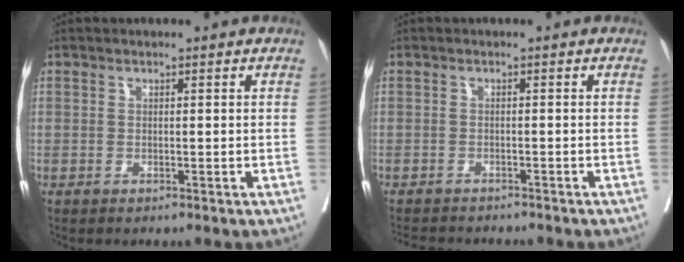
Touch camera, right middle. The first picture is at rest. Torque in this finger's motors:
{"motor_torque": [0.12, -0.38, 0.06, 0.02]}